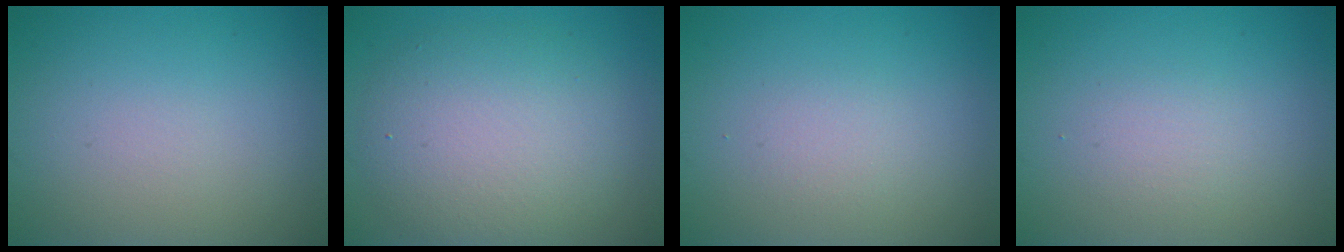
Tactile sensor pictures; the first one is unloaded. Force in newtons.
{"total": 6.5, "press": 6.4, "slide": 0.5}
{"total": 1.3, "press": 1.3, "slide": 0.1}
{"total": 1.3, "press": 1.3, "slide": 0.1}